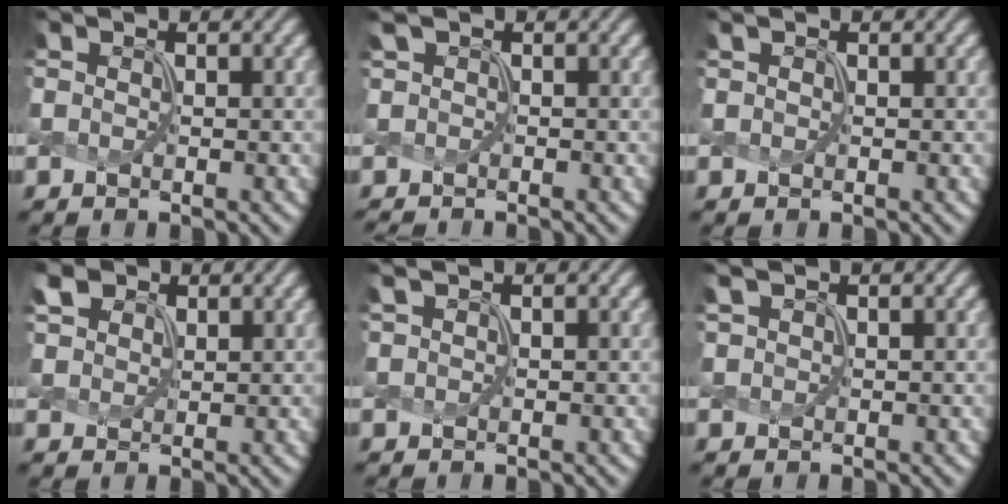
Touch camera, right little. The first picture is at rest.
{"total": 1.0, "force": [0.0, 0.4, 0.9], "torque": [-0.025, -0.003, 0.004]}
{"total": 0.7, "force": [0.5, 0.3, 0.5], "torque": [-0.005, -0.005, 0.003]}
{"total": 3.0, "force": [2.1, 1.7, 1.1], "torque": [-0.037, 0.010, 0.046]}
{"total": 2.9, "force": [2.0, 1.0, 1.7], "torque": [-0.011, 0.011, 0.014]}
{"total": 2.8, "force": [2.1, 0.9, 1.7], "torque": [-0.019, 0.011, 0.021]}